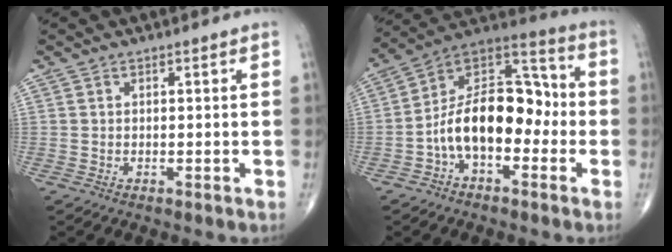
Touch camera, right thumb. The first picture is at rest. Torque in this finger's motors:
{"motor_torque": [2.56, 2.44, 1.61, -0.61, 0.16]}